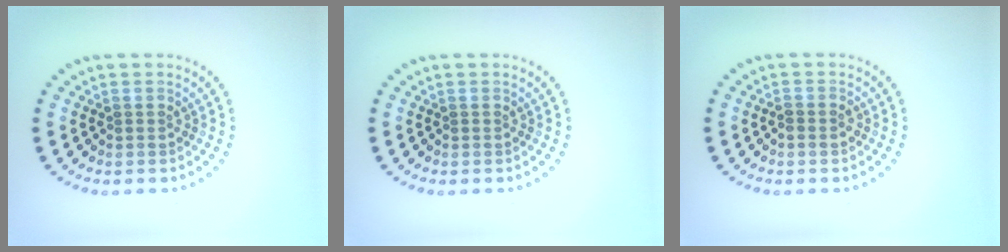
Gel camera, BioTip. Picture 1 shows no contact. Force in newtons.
{"total": 0.0}
{"total": 0.9, "press": 0.8, "slide": 0.4}